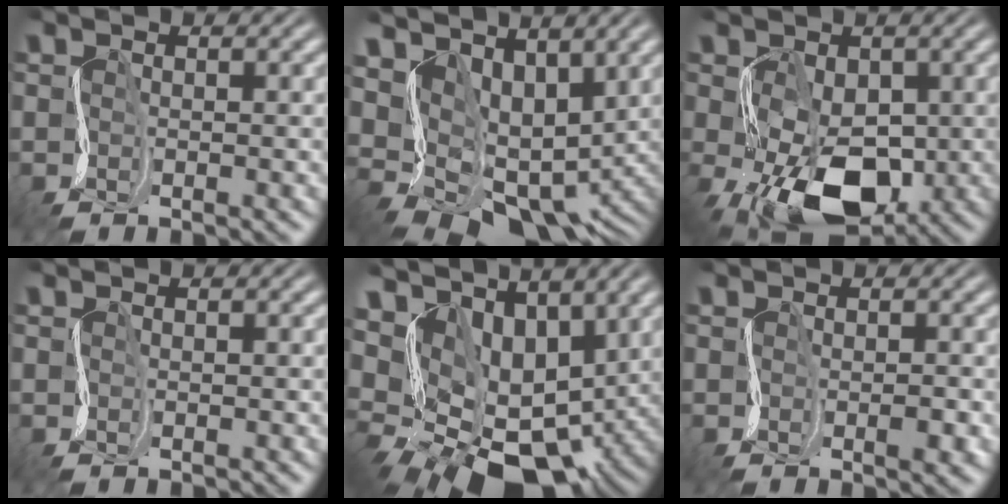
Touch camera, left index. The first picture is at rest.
{"total": 7.4, "force": [2.8, 5.7, 3.8], "torque": [-0.066, -0.017, 0.064]}
{"total": 8.3, "force": [-1.7, 5.6, 6.0], "torque": [-0.111, -0.016, -0.031]}
{"total": 0.0}
{"total": 9.8, "force": [2.0, 7.4, 6.1], "torque": [-0.104, -0.017, 0.048]}
{"total": 1.5, "force": [-0.5, 0.5, 1.3], "torque": [-0.021, 0.002, -0.008]}